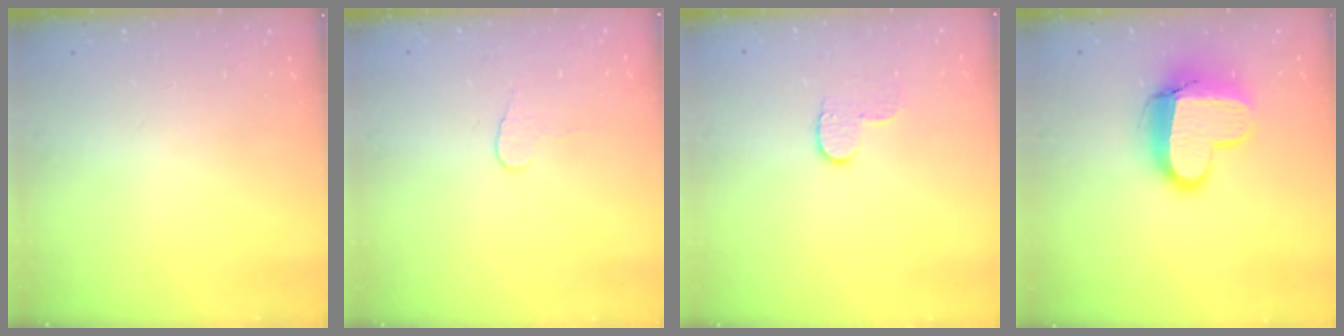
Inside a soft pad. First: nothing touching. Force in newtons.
{"total": 3.8, "press": 3.8, "slide": 0.4}
{"total": 5.2, "press": 5.1, "slide": 0.6}
{"total": 12.3, "press": 12.2, "slide": 1.3}